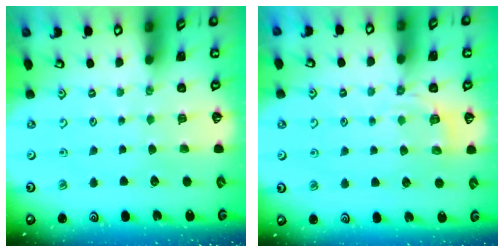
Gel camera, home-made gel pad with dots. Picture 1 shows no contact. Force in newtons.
{"total": 4.2, "press": 3.5, "slide": 2.3}